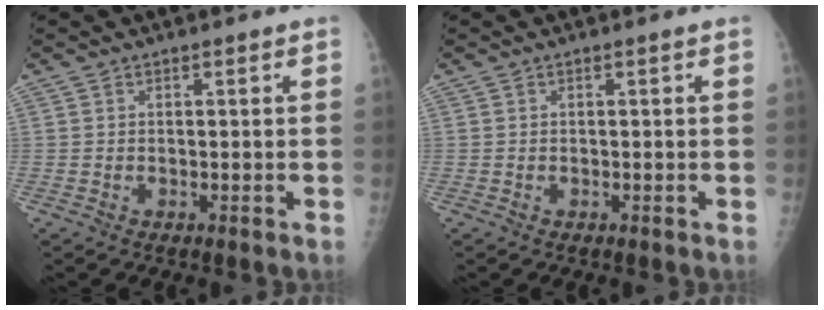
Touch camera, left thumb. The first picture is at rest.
{"total": 0.0}